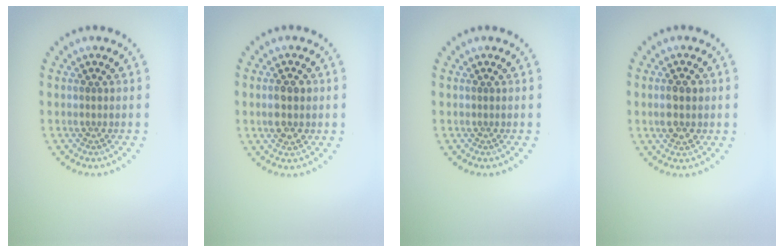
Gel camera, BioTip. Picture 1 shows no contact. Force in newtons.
{"total": 3.0, "press": 3.0, "slide": 0.1}
{"total": 0.0}
{"total": 3.0, "press": 3.0, "slide": 0.1}